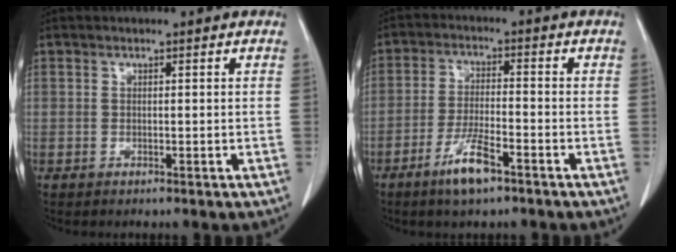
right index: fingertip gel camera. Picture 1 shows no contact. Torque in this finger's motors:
{"motor_torque": [0.69, -0.60, 0.15, 0.05]}